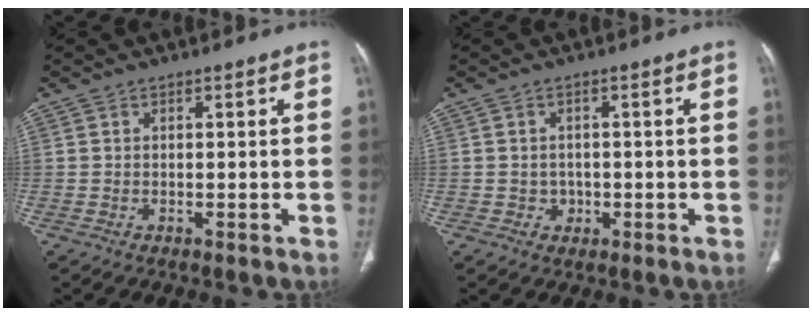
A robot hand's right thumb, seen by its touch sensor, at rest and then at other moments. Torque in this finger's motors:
{"motor_torque": [-0.26, 0.04, 0.15, 0.31, 0.10]}